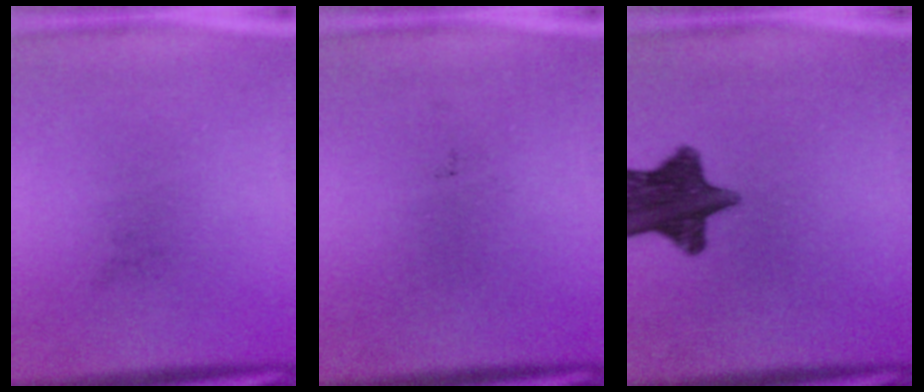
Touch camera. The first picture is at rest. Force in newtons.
{"total": 0.0}
{"total": 12.0}